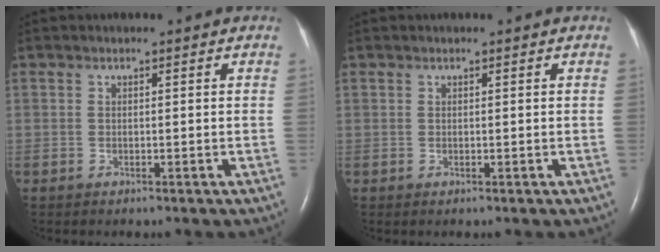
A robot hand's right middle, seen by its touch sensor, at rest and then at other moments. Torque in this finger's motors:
{"motor_torque": [0.20, -0.19, 0.00, 0.01]}